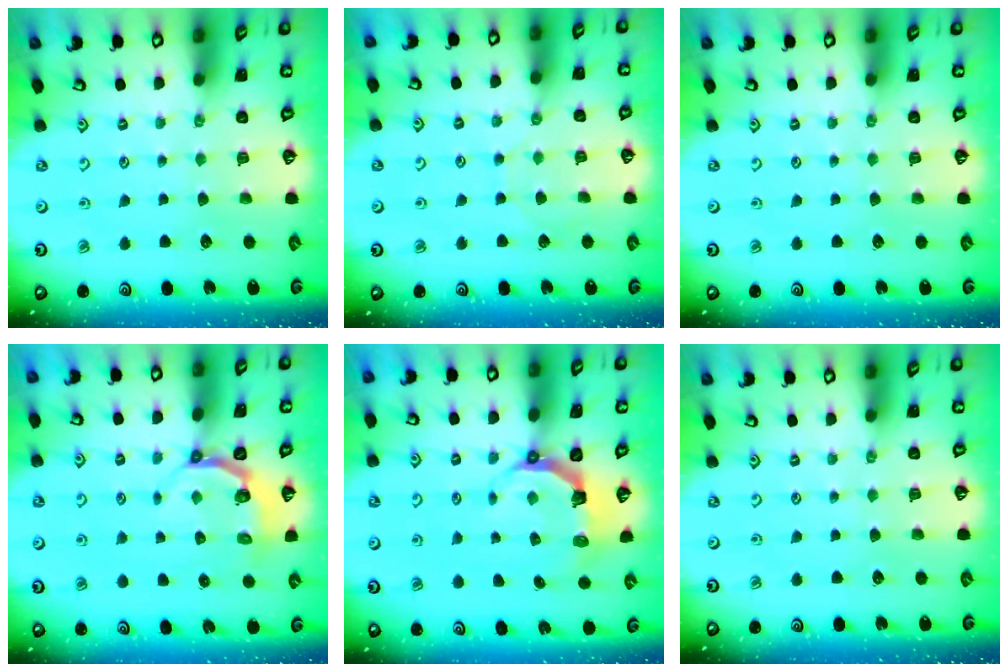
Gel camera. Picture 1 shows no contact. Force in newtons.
{"total": 2.8, "press": 2.8, "slide": 0.3}
{"total": 0.0}
{"total": 4.4, "press": 3.5, "slide": 2.7}
{"total": 5.4, "press": 3.7, "slide": 3.9}
{"total": 0.0}